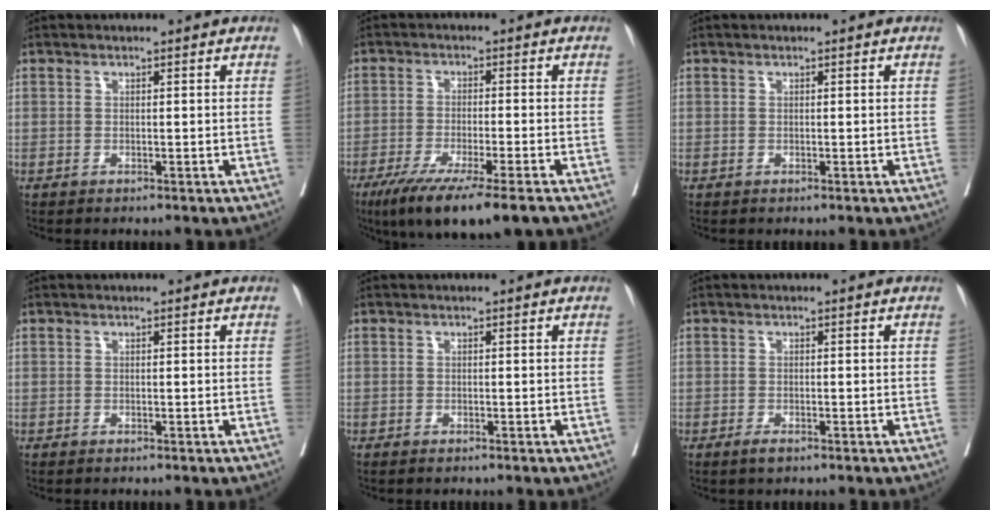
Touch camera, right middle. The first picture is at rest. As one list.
[{"total": 12.3, "force": [-8.6, 0.4, 8.8], "torque": [-0.137, -0.033, -0.140]}, {"total": 0.0}, {"total": 0.0}, {"total": 0.5, "force": [-0.5, 0.1, 0.2], "torque": [-0.008, -0.002, -0.009]}, {"total": 1.5, "force": [-1.0, 0.4, 1.0], "torque": [-0.018, -0.002, -0.016]}]